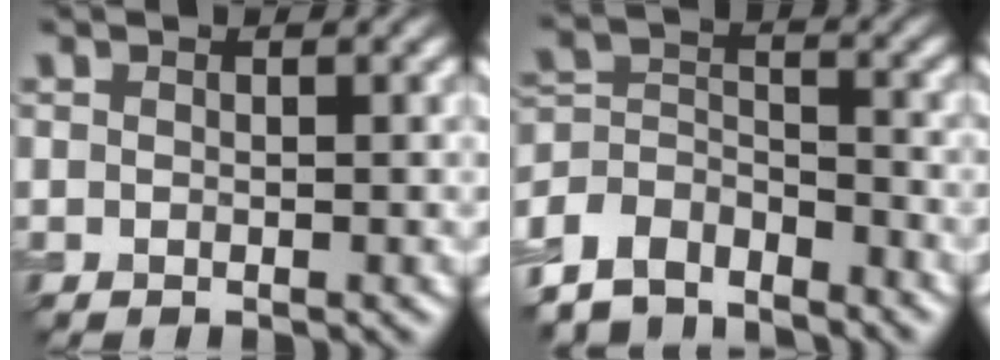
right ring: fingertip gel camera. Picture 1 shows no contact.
{"total": 6.3, "force": [-5.5, 2.8, 1.6], "torque": [-0.028, -0.003, -0.111]}